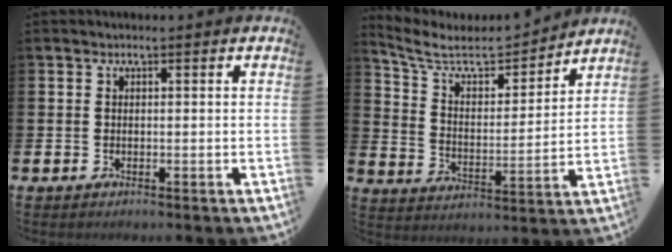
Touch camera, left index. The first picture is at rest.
{"total": 7.1, "force": [6.2, 2.5, 2.2], "torque": [-0.081, -0.045, 0.105]}